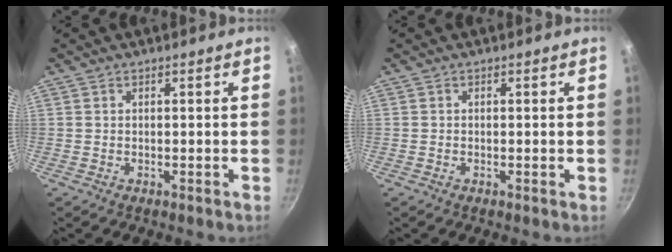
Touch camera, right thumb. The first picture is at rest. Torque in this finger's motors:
{"motor_torque": [-0.09, -0.24, -0.07, 0.16, 0.03]}